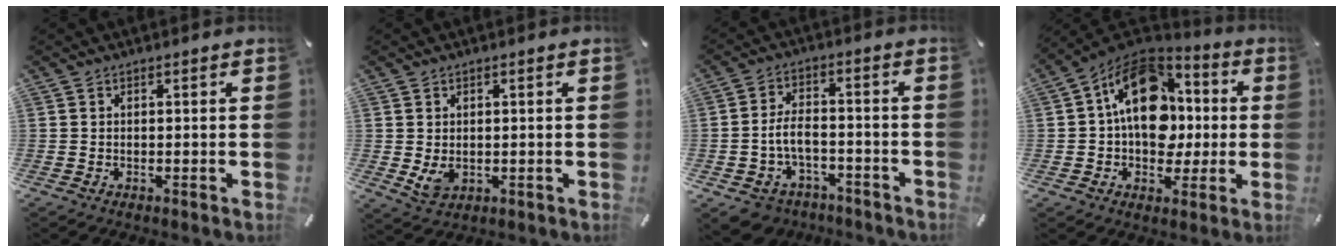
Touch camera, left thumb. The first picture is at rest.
{"total": 3.7, "force": [0.3, 2.9, 2.3], "torque": [-0.038, -0.008, 0.004]}
{"total": 7.6, "force": [-3.1, 5.5, 4.2], "torque": [-0.091, 0.022, -0.056]}
{"total": 19.5, "force": [1.8, 14.1, 13.3], "torque": [-0.206, 0.003, 0.034]}